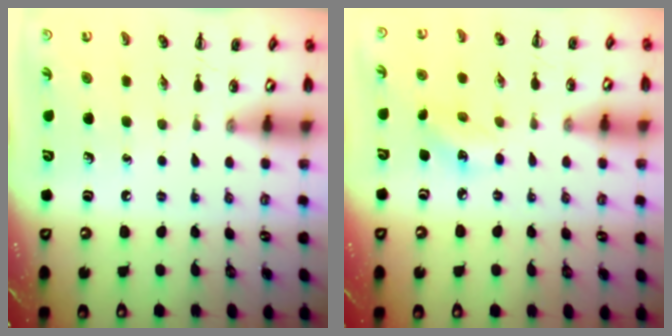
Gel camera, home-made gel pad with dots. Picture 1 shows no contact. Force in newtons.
{"total": 5.7, "press": 5.5, "slide": 1.4}